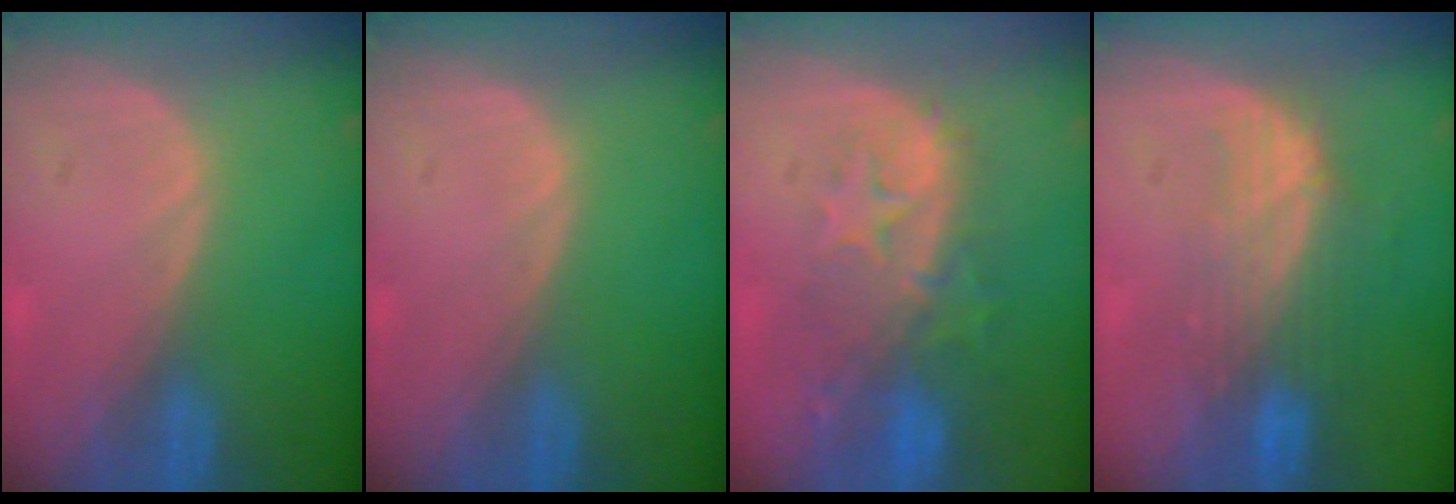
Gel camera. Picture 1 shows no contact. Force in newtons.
{"total": 0.0}
{"total": 9.9, "press": 8.7, "slide": 4.7}
{"total": 7.5, "press": 6.9, "slide": 2.8}